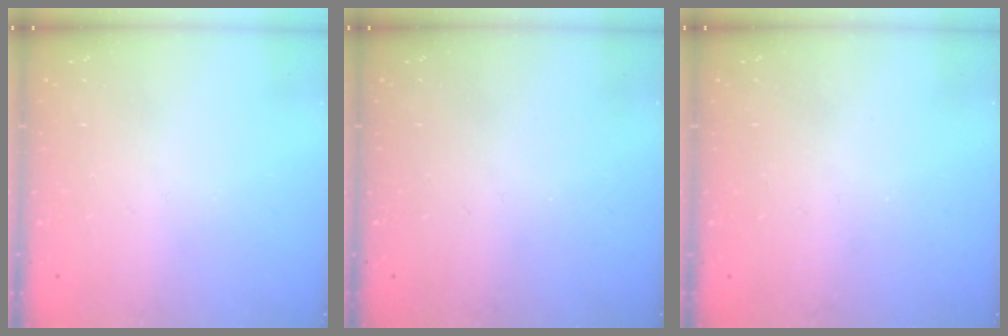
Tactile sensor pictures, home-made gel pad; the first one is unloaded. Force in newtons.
{"total": 0.0}
{"total": 0.0}